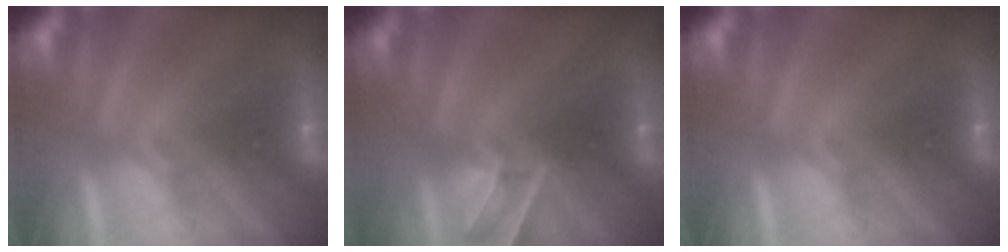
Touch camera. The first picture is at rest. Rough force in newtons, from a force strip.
{"total": 7.6}
{"total": 0.0}